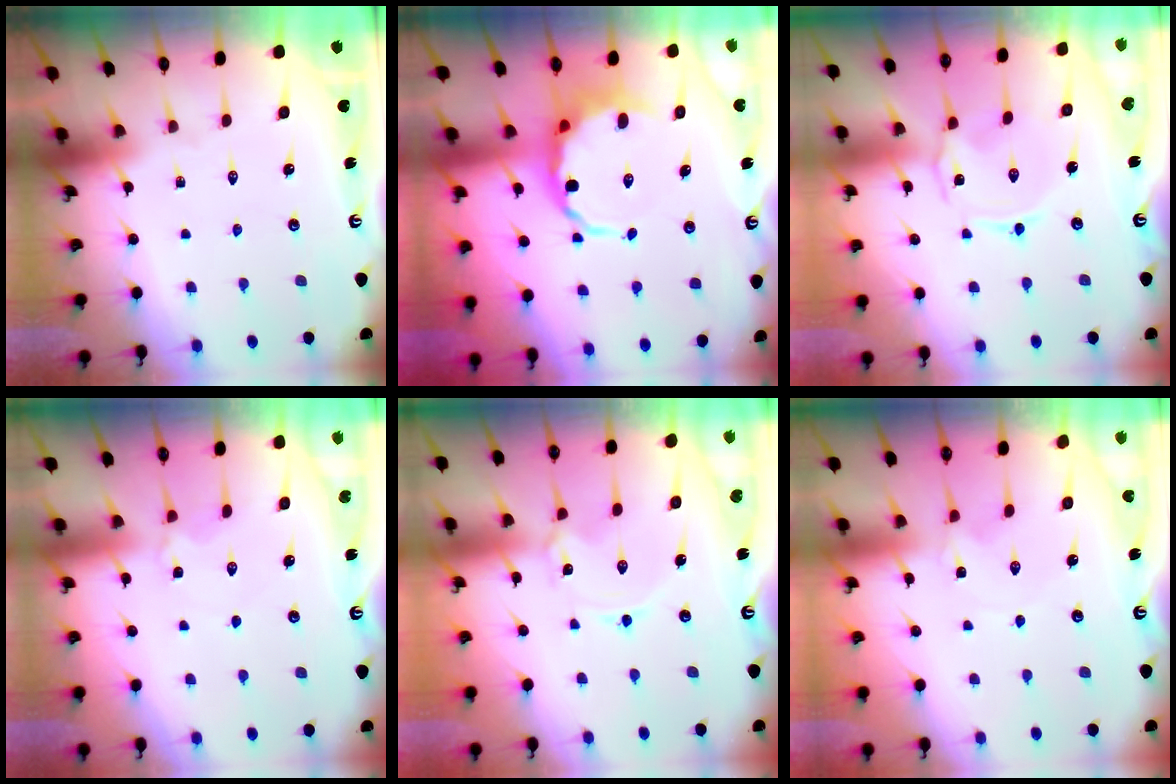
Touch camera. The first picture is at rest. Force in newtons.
{"total": 6.9, "press": 6.5, "slide": 2.1}
{"total": 2.0, "press": 2.0, "slide": 0.5}
{"total": 2.9, "press": 2.9, "slide": 0.5}
{"total": 1.5, "press": 1.5, "slide": 0.1}
{"total": 0.6, "press": 0.6, "slide": 0.3}